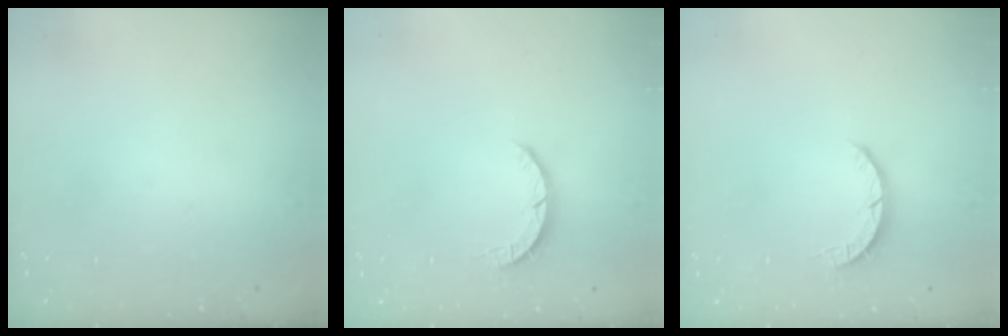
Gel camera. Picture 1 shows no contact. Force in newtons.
{"total": 2.7, "press": 2.7, "slide": 0.4}
{"total": 2.7, "press": 2.7, "slide": 0.4}